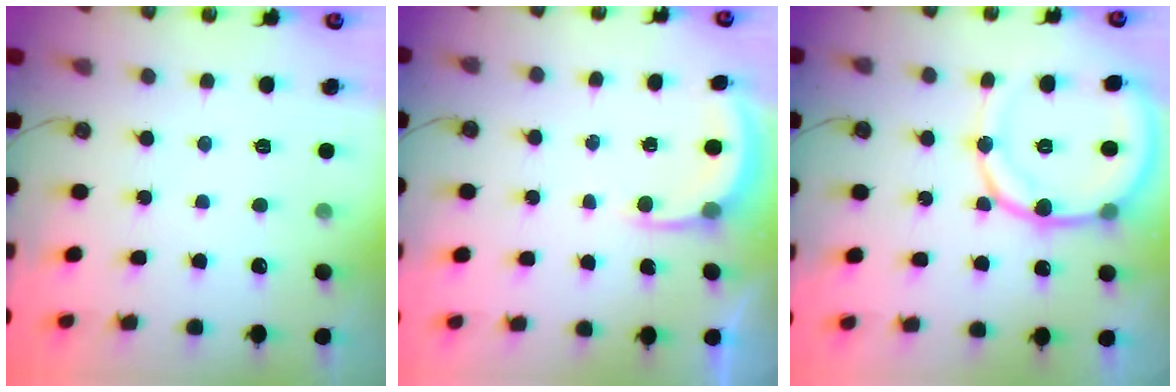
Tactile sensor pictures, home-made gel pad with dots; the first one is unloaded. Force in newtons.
{"total": 3.8, "press": 3.8, "slide": 0.3}
{"total": 15.5, "press": 15.3, "slide": 2.9}